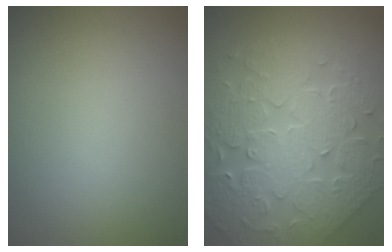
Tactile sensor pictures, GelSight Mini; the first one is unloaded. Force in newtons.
{"total": 7.2, "press": 6.2, "slide": 3.5}